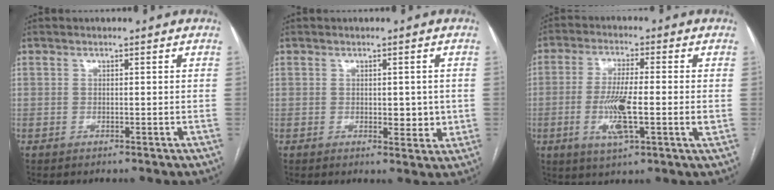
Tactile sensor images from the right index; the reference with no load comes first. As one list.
[{"total": 3.8, "force": [0.1, 2.2, 3.1], "torque": [-0.033, -0.002, 0.007]}, {"total": 9.5, "force": [-1.6, 1.3, 9.3], "torque": [-0.178, -0.005, -0.030]}]